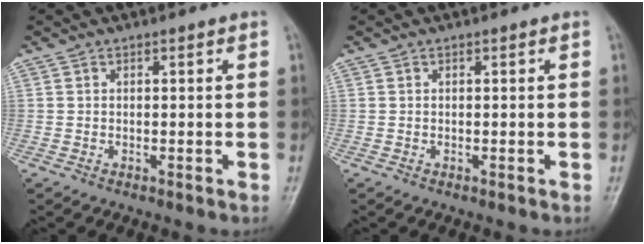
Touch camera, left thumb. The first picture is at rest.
{"total": 0.0}